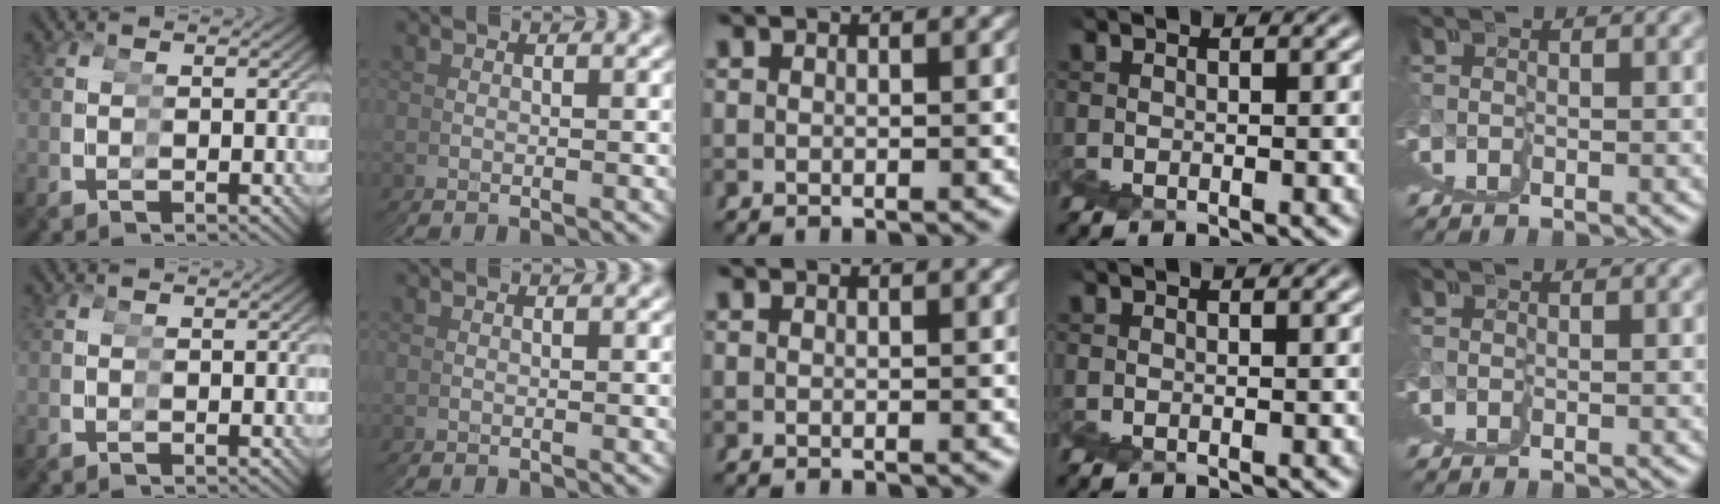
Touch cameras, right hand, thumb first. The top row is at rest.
{}